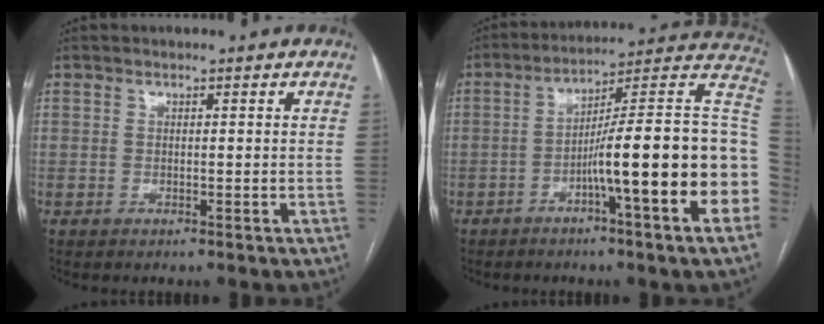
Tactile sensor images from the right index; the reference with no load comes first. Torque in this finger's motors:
{"motor_torque": [2.14, 0.00, 1.05, 0.21]}